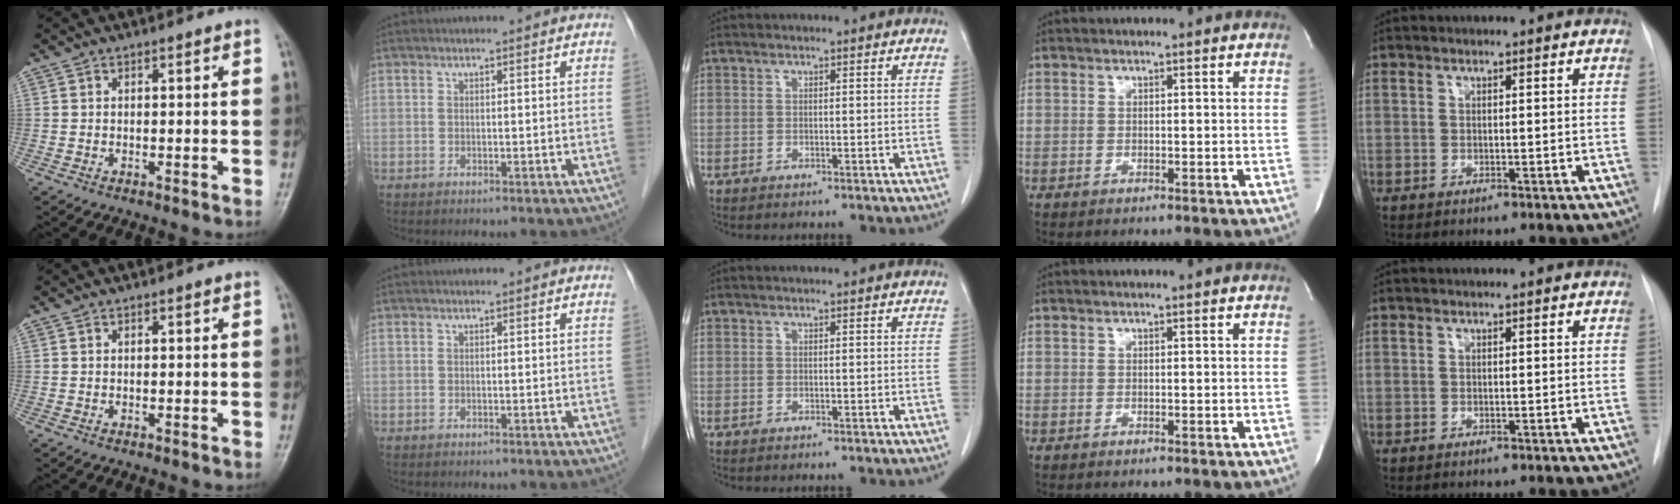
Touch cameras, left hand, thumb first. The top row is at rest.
{}